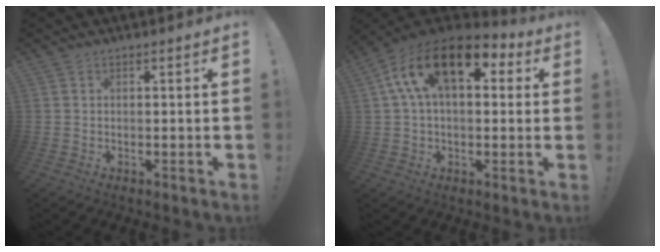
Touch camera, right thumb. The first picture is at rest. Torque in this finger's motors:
{"motor_torque": [2.50, 2.50, 1.45, -0.08, 0.16]}